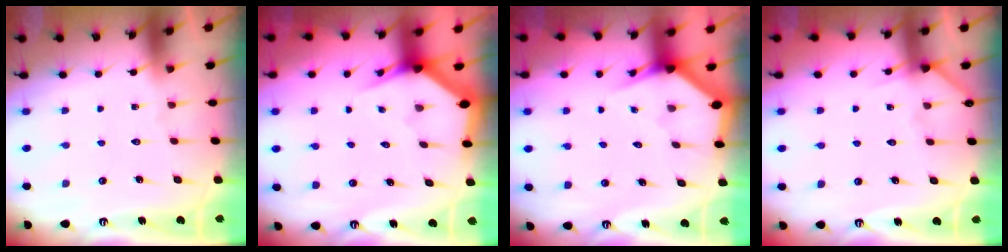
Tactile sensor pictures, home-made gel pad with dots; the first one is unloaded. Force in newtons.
{"total": 3.8, "press": 3.7, "slide": 0.3}
{"total": 2.8, "press": 2.8, "slide": 0.2}
{"total": 5.1, "press": 5.1, "slide": 0.5}